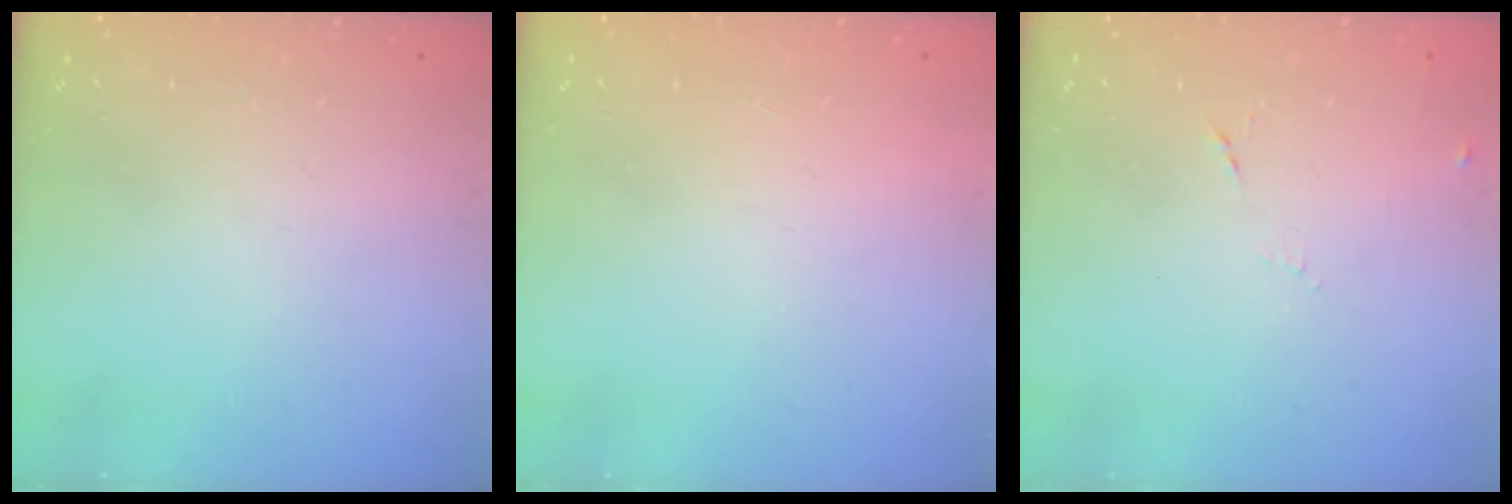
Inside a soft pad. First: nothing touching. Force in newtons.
{"total": 1.5, "press": 1.5, "slide": 0.1}
{"total": 4.4, "press": 4.3, "slide": 1.0}